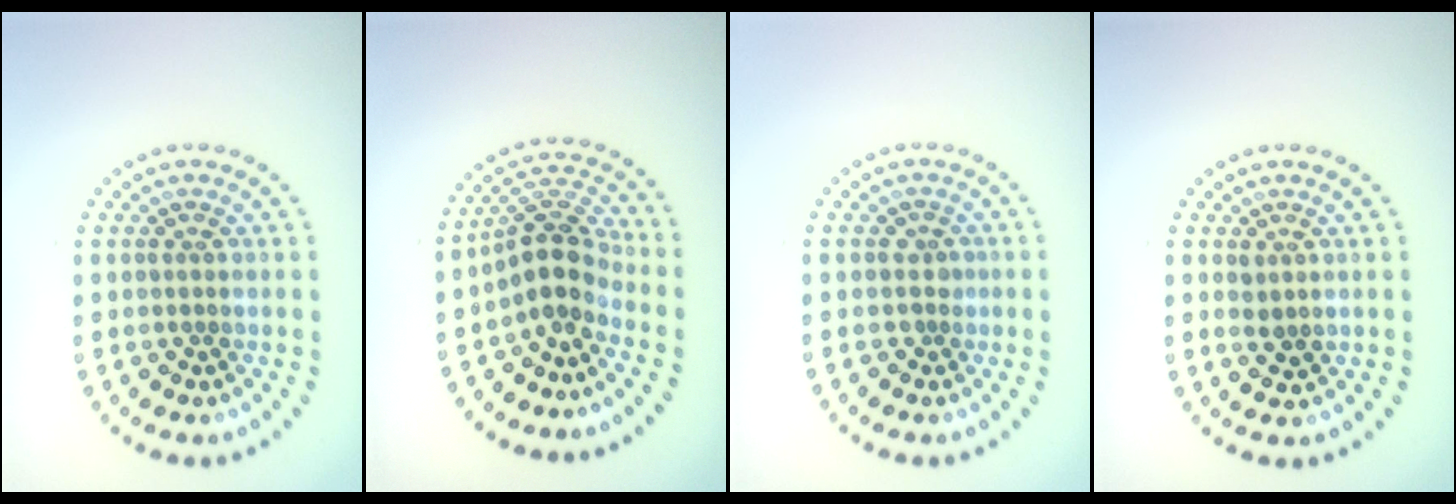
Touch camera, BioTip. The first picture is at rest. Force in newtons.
{"total": 3.8, "press": 2.9, "slide": 2.4}
{"total": 1.0, "press": 0.6, "slide": 0.8}
{"total": 1.1, "press": 1.0, "slide": 0.3}